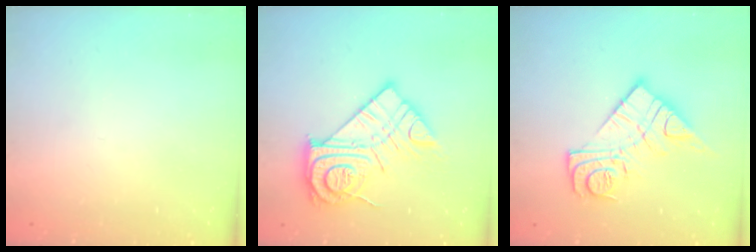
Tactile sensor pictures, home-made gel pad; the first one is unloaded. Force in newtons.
{"total": 18.5, "press": 18.4, "slide": 1.5}
{"total": 16.3, "press": 16.2, "slide": 1.4}